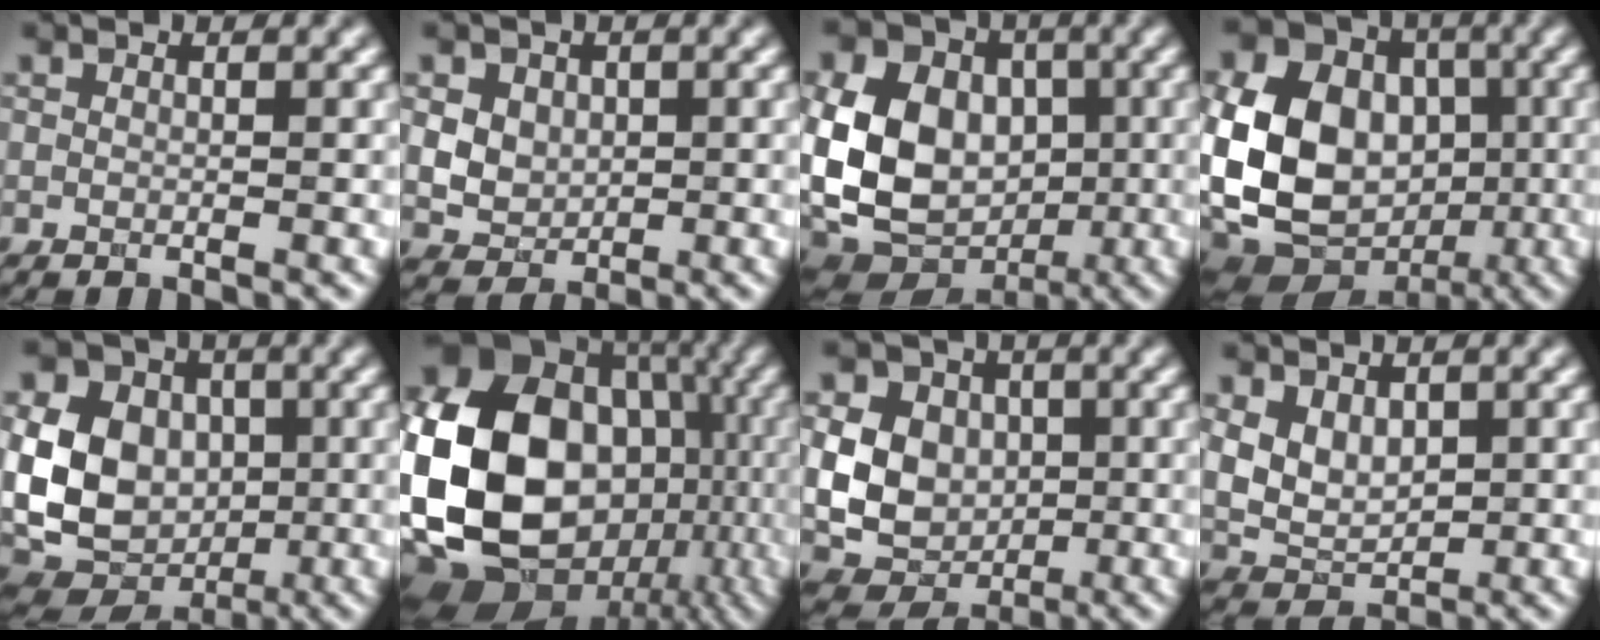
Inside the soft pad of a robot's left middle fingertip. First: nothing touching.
{"total": 5.8, "force": [1.7, 4.7, 2.9], "torque": [-0.056, 0.022, 0.024]}
{"total": 13.0, "force": [-0.3, 10.1, 8.1], "torque": [-0.166, -0.005, -0.007]}
{"total": 14.8, "force": [-1.3, 11.6, 9.2], "torque": [-0.200, -0.002, -0.029]}
{"total": 10.7, "force": [0.3, 8.4, 6.6], "torque": [-0.117, -0.003, 0.000]}
{"total": 20.6, "force": [-1.6, 16.7, 12.0], "torque": [-0.261, -0.014, -0.019]}
{"total": 8.8, "force": [0.8, 7.3, 4.7], "torque": [-0.077, 0.017, -0.002]}
{"total": 4.0, "force": [0.8, 2.8, 2.7], "torque": [-0.054, -0.007, 0.019]}